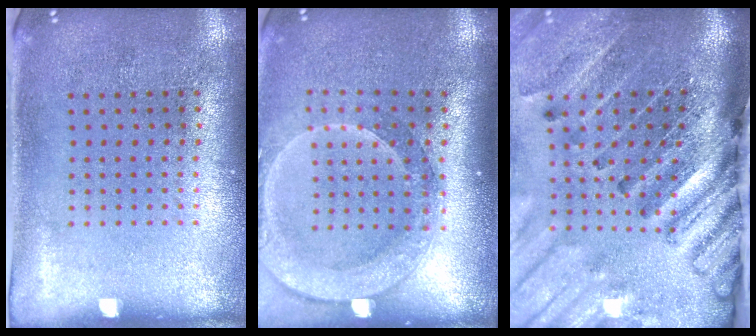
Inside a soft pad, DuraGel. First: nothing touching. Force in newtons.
{"total": 2.3, "press": 1.8, "slide": 1.4}
{"total": 4.7, "press": 3.3, "slide": 3.3}